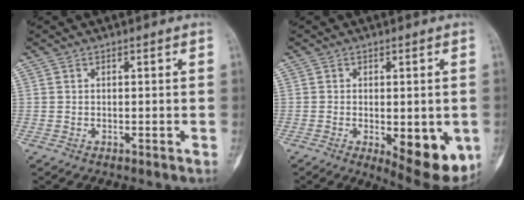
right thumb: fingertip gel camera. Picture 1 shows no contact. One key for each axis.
{"total": 12.5, "fx": -3.4, "fy": 5.0, "fz": 10.9, "tx": -0.123, "ty": -0.016, "tz": -0.032}